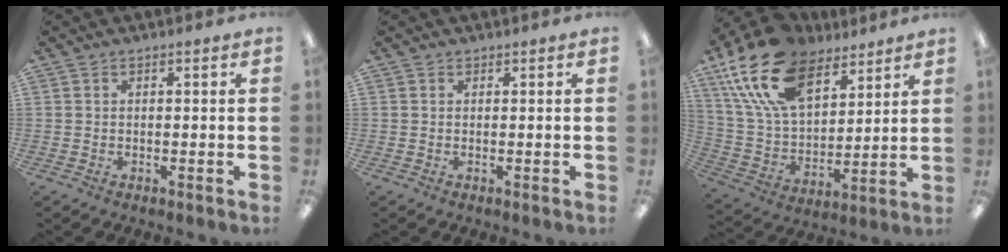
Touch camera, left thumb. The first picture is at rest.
{"total": 0.0}
{"total": 21.1, "force": [13.2, 11.2, 12.0], "torque": [-0.259, -0.058, 0.240]}